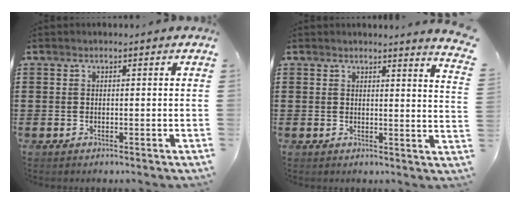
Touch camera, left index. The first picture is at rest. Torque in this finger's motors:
{"motor_torque": [-0.43, 0.48, -0.04, 0.00]}